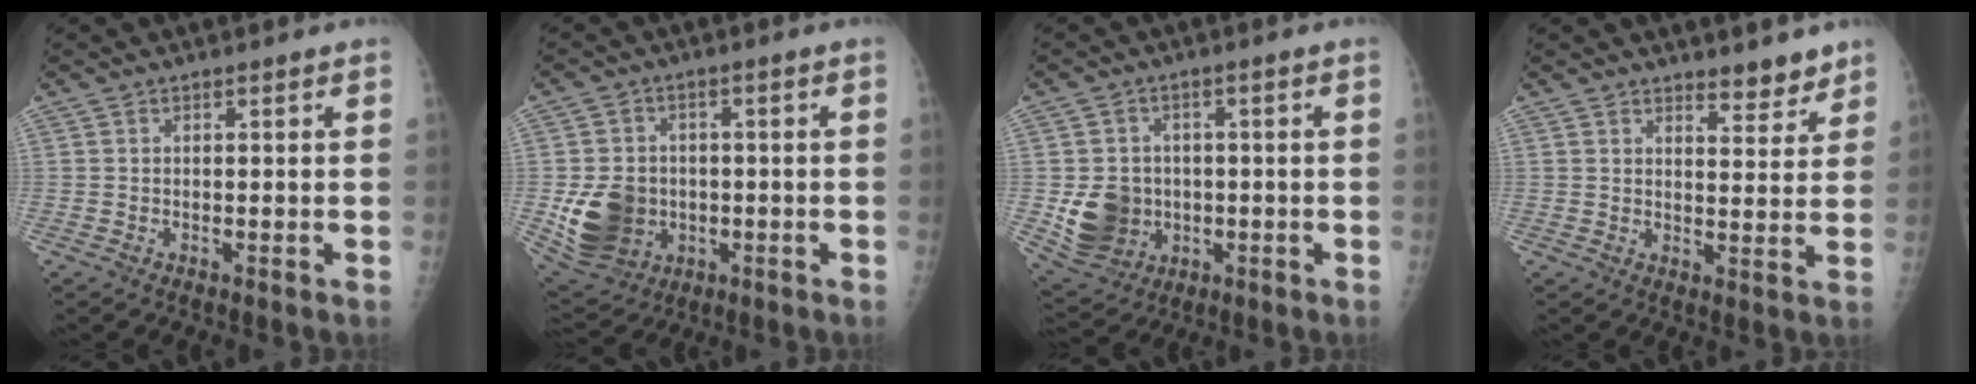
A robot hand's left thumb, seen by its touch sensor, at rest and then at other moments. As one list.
[{"total": 12.0, "force": [-1.8, 10.1, 6.3], "torque": [-0.096, -0.001, -0.015]}, {"total": 10.1, "force": [-1.1, 8.9, 4.6], "torque": [-0.053, 0.000, -0.003]}, {"total": 4.7, "force": [4.0, 1.7, 1.9], "torque": [-0.003, -0.031, 0.057]}]